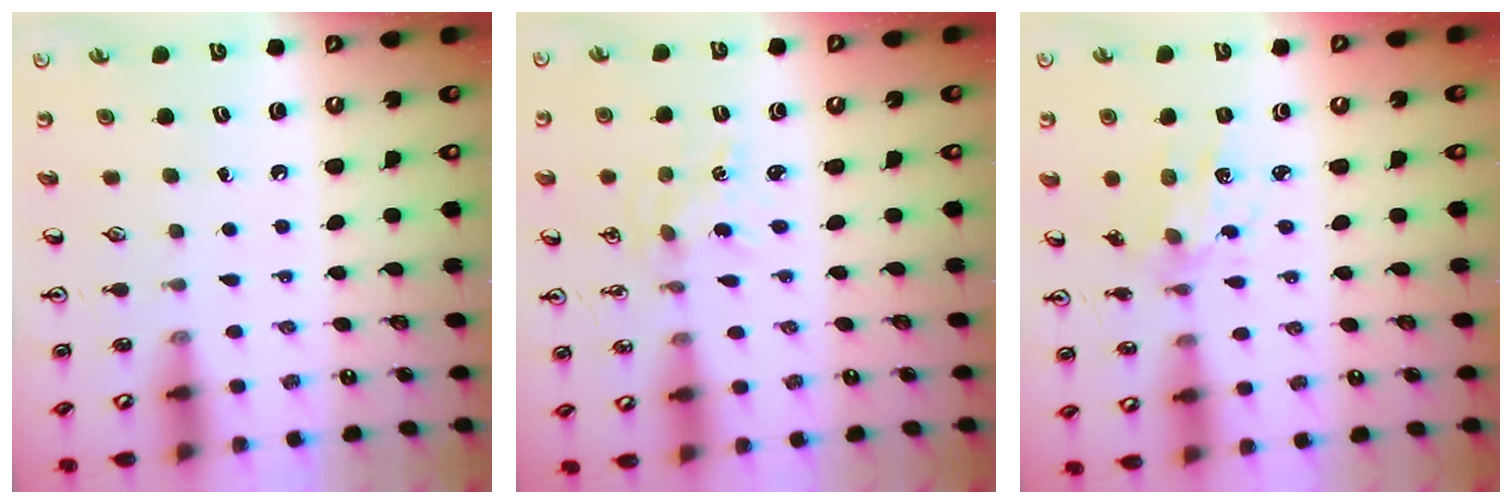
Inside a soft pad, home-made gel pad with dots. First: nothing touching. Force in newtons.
{"total": 0.0}
{"total": 3.0, "press": 2.8, "slide": 0.9}